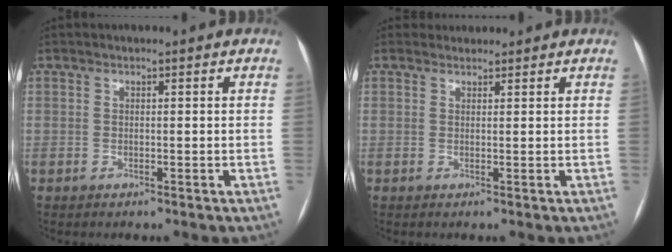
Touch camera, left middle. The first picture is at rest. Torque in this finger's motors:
{"motor_torque": [0.19, -0.25, -0.05, 0.00]}